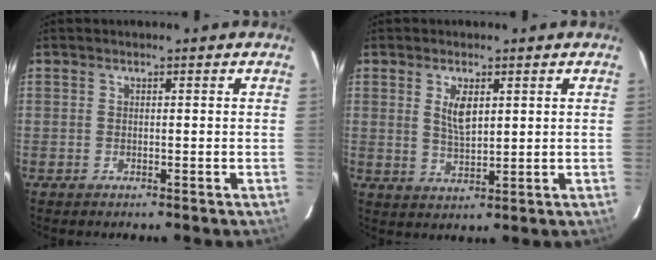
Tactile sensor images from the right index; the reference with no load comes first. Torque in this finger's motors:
{"motor_torque": [0.10, 0.03, 0.26, 0.05]}